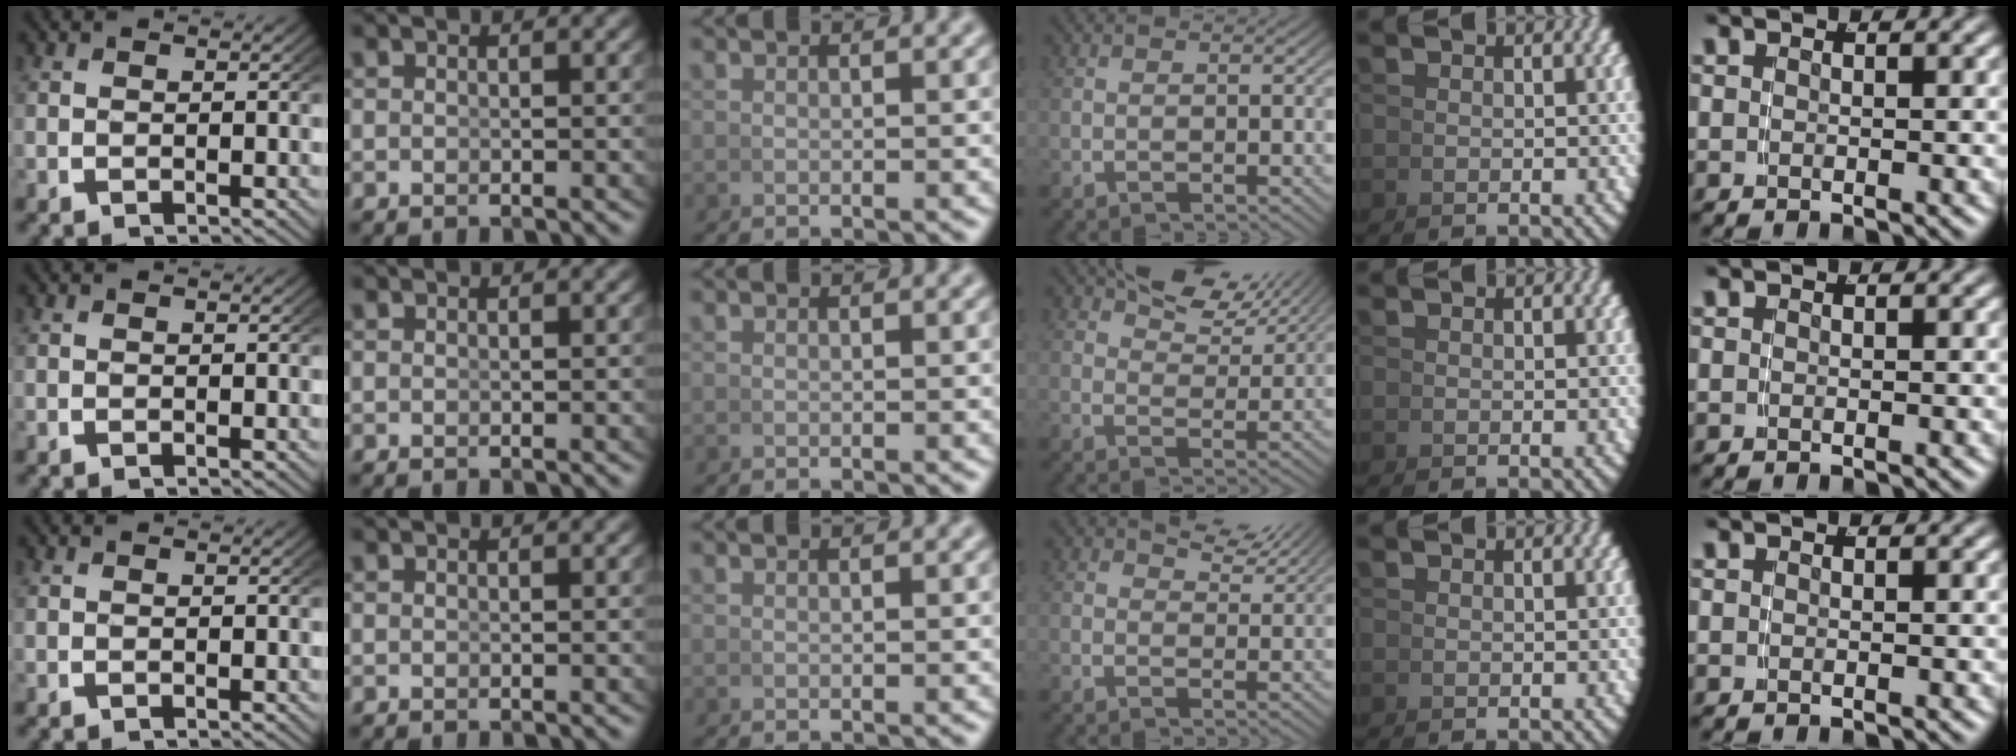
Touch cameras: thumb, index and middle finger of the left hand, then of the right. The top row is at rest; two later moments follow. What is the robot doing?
{"motion": "grasp_and_lifting", "object": "pen"}